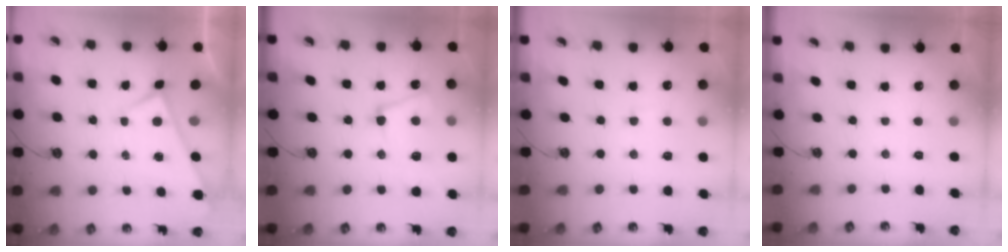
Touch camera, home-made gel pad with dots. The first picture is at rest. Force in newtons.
{"total": 6.9, "press": 6.7, "slide": 1.5}
{"total": 3.4, "press": 3.3, "slide": 0.8}
{"total": 0.0}